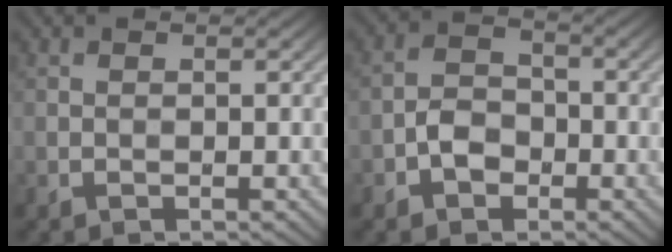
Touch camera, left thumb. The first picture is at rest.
{"total": 3.9, "force": [-1.8, 2.7, 2.2], "torque": [-0.040, 0.007, -0.041]}